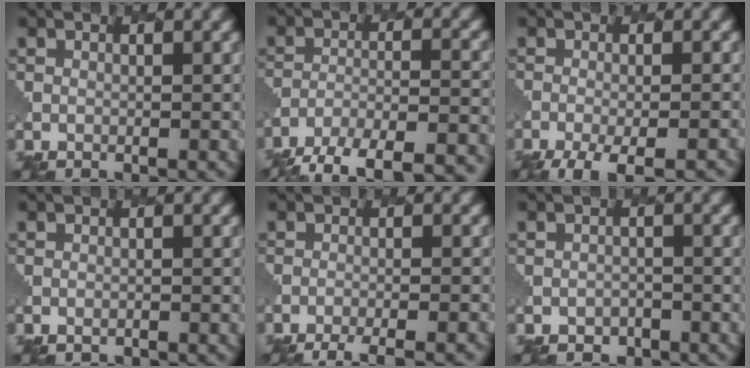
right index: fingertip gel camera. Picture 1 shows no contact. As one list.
[{"total": 11.7, "force": [-10.1, 3.4, 4.7], "torque": [-0.071, -0.012, -0.141]}, {"total": 5.6, "force": [-3.7, 1.4, 4.0], "torque": [-0.060, -0.008, -0.060]}, {"total": 1.2, "force": [-1.1, 0.5, 0.2], "torque": [0.002, 0.002, -0.014]}, {"total": 5.1, "force": [-4.4, 1.0, 2.4], "torque": [-0.027, -0.003, -0.067]}, {"total": 1.3, "force": [-0.9, 0.9, -0.2], "torque": [0.006, -0.001, -0.016]}]